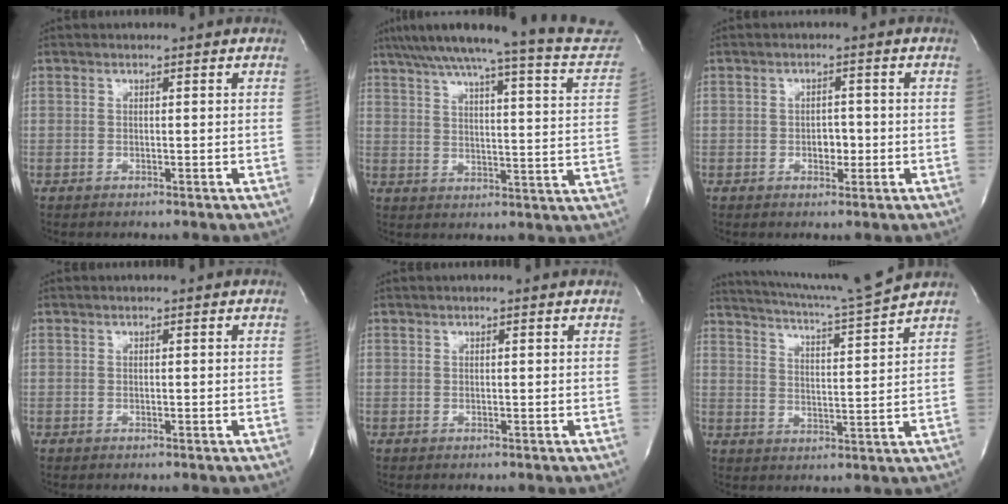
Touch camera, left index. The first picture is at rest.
{"total": 22.1, "force": [20.0, 0.7, 9.4], "torque": [-0.136, -0.046, 0.246]}
{"total": 2.3, "force": [-0.6, 1.5, 1.7], "torque": [-0.022, 0.005, -0.006]}
{"total": 0.0}
{"total": 1.0, "force": [0.9, -0.1, 0.6], "torque": [-0.012, 0.011, 0.014]}
{"total": 11.7, "force": [10.9, -2.0, 3.7], "torque": [-0.073, -0.027, 0.165]}